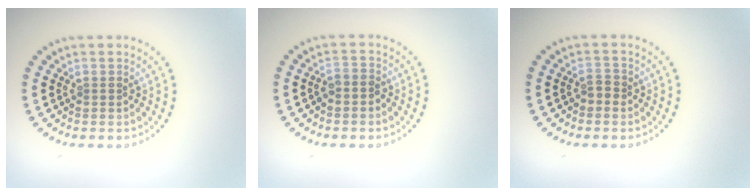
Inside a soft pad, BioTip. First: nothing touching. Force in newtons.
{"total": 1.5, "press": 1.3, "slide": 0.8}
{"total": 1.2, "press": 1.1, "slide": 0.5}